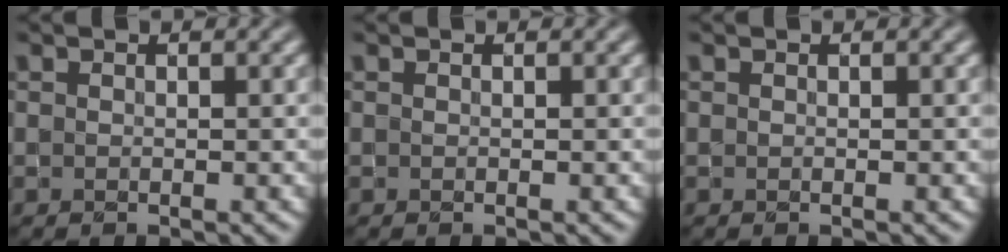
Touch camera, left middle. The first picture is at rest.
{"total": 0.0}
{"total": 0.0}